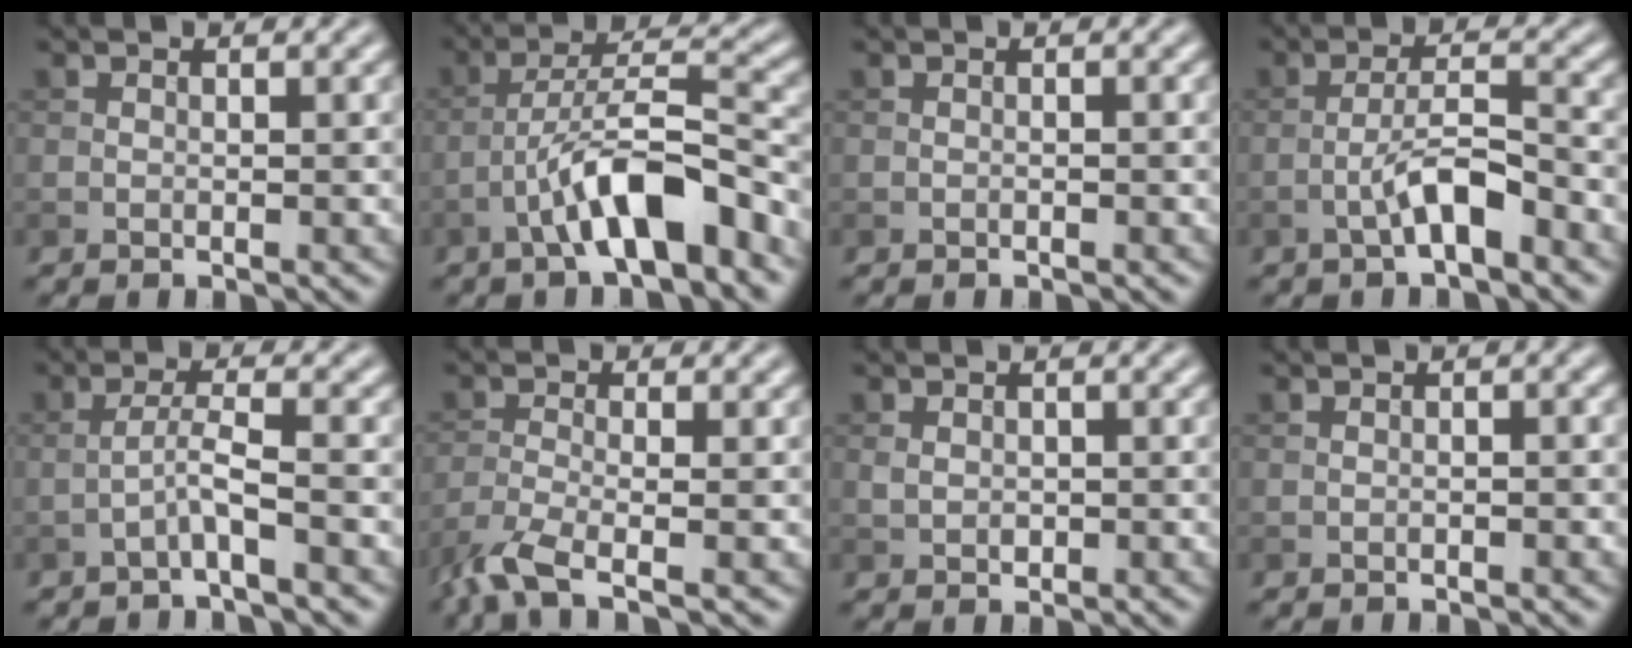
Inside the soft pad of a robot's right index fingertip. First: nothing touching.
{"total": 7.7, "force": [-3.9, 1.9, 6.3], "torque": [-0.114, 0.021, -0.064]}
{"total": 0.0}
{"total": 3.9, "force": [-2.0, 0.9, 3.2], "torque": [-0.060, 0.015, -0.040]}
{"total": 2.3, "force": [-1.2, -0.1, 1.9], "torque": [-0.041, 0.015, -0.030]}
{"total": 4.8, "force": [-3.3, 1.2, 3.3], "torque": [-0.081, -0.015, -0.078]}
{"total": 1.2, "force": [0.1, 0.9, 0.8], "torque": [-0.017, -0.001, 0.003]}
{"total": 0.6, "force": [-0.2, 0.1, 0.6], "torque": [-0.010, 0.002, -0.005]}